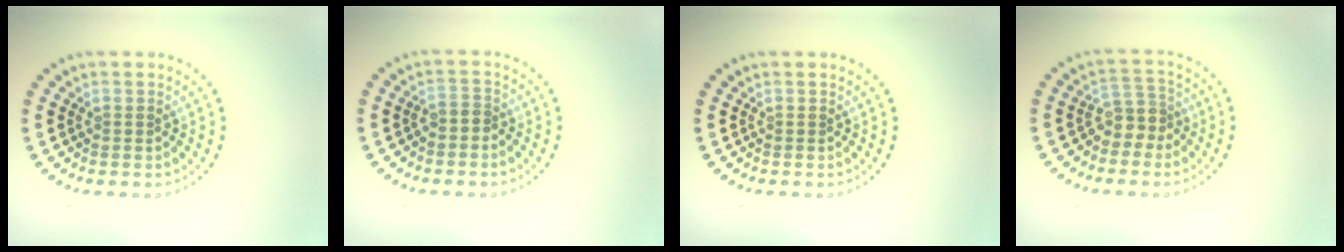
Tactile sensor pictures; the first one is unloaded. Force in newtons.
{"total": 1.0, "press": 0.6, "slide": 0.8}
{"total": 0.0}
{"total": 2.6, "press": 2.0, "slide": 1.5}